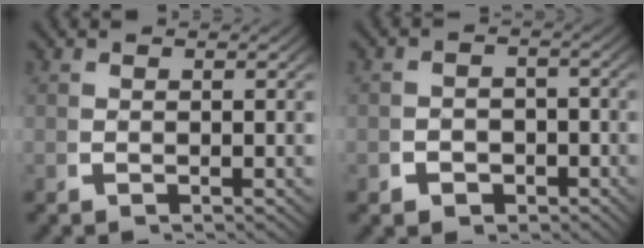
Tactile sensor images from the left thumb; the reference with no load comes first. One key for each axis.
{"total": 3.0, "fx": -1.4, "fy": 2.5, "fz": 0.9, "tx": -0.008, "ty": -0.011, "tz": -0.021}